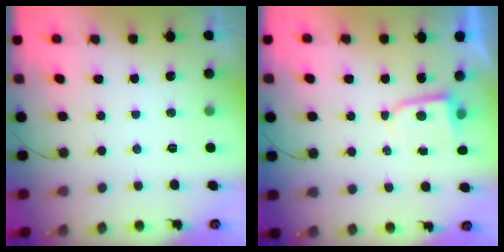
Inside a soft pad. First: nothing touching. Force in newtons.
{"total": 2.2, "press": 2.2, "slide": 0.3}